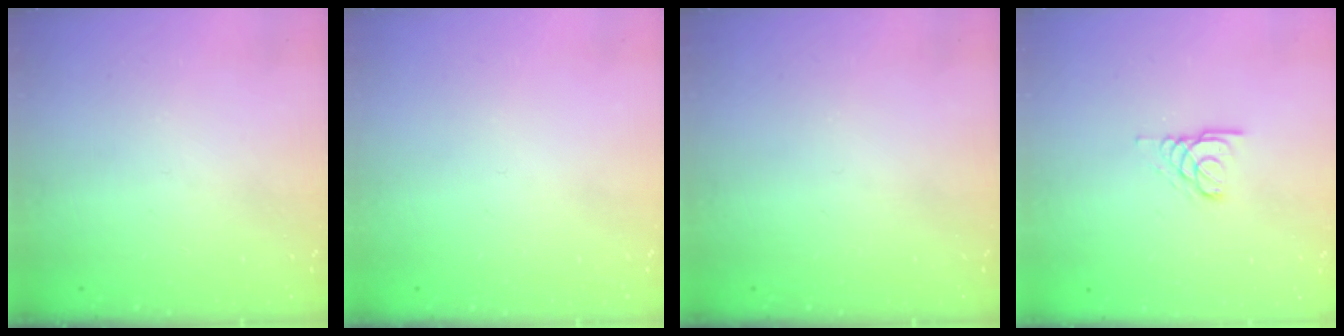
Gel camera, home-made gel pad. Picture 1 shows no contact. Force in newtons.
{"total": 0.0}
{"total": 0.0}
{"total": 3.1, "press": 3.1, "slide": 0.2}